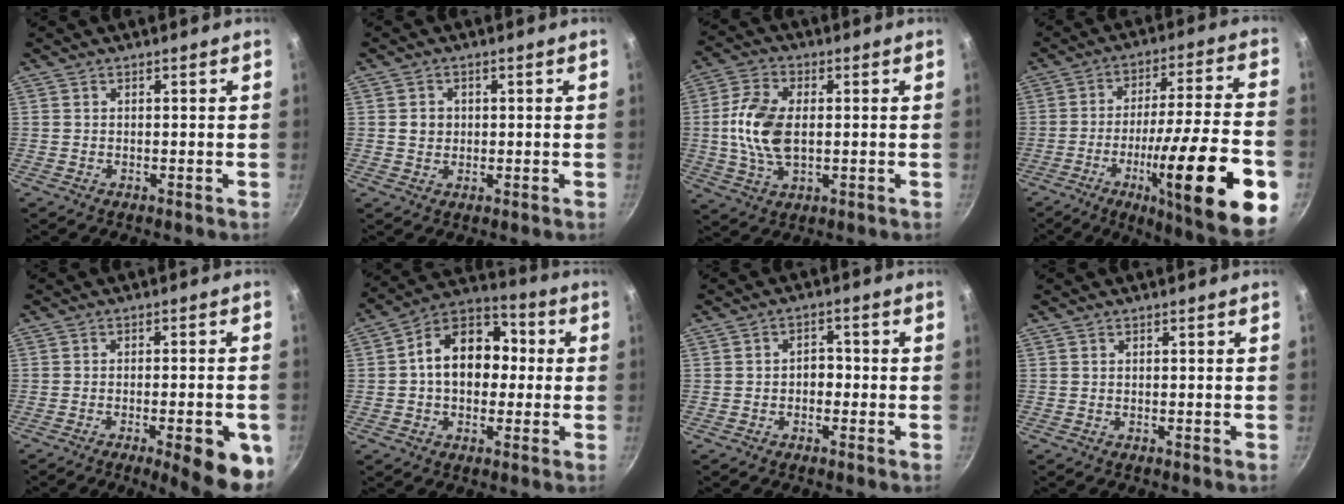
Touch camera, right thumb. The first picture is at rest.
{"total": 2.7, "force": [0.2, 2.5, 1.1], "torque": [-0.006, 0.005, 0.003]}
{"total": 11.1, "force": [0.2, 6.4, 9.0], "torque": [-0.174, 0.011, 0.000]}
{"total": 27.0, "force": [-9.5, 5.3, 24.7], "torque": [-0.345, 0.029, -0.142]}
{"total": 12.1, "force": [-4.9, 3.5, 10.5], "torque": [-0.112, 0.014, -0.062]}
{"total": 14.6, "force": [0.7, 10.7, 9.9], "torque": [-0.106, 0.038, -0.009]}
{"total": 2.9, "force": [-0.9, 2.2, 1.7], "torque": [-0.001, 0.015, -0.016]}
{"total": 0.0}